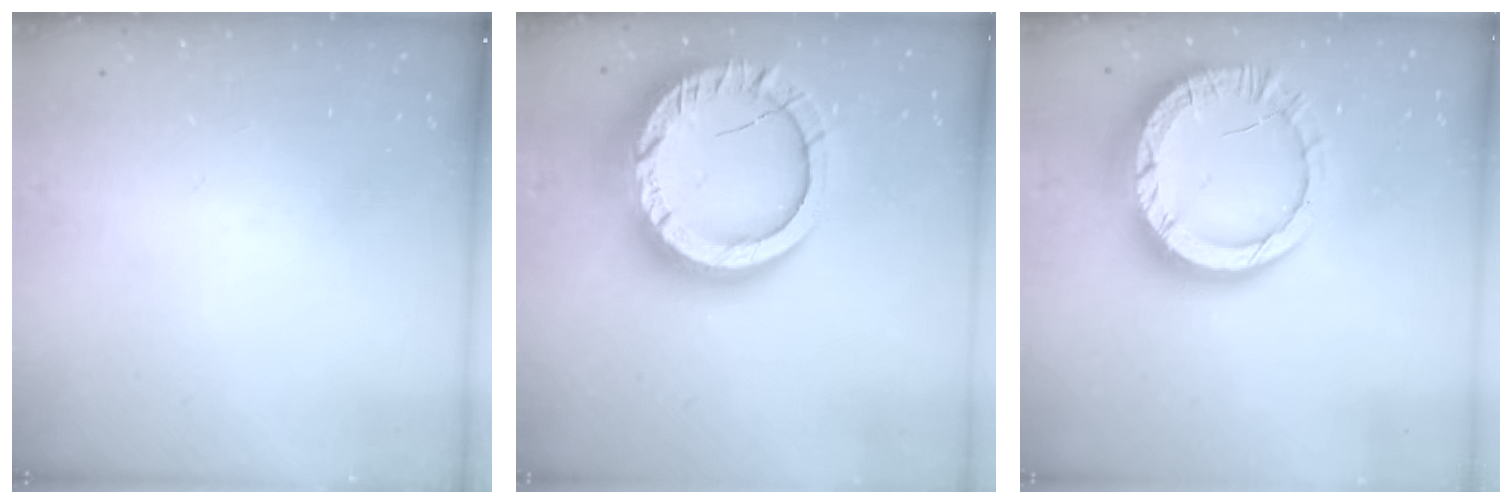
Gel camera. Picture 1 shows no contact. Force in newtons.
{"total": 25.5, "press": 25.4, "slide": 2.4}
{"total": 15.5, "press": 15.5, "slide": 1.3}